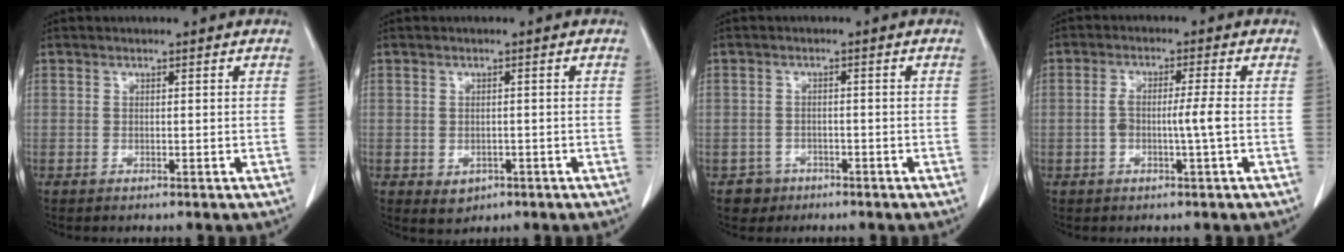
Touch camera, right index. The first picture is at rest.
{"total": 2.5, "force": [-1.0, 2.0, 1.1], "torque": [-0.012, 0.001, -0.003]}
{"total": 2.8, "force": [-1.6, 2.3, -0.3], "torque": [0.006, 0.013, -0.026]}
{"total": 4.0, "force": [-0.8, -0.1, 3.9], "torque": [-0.078, 0.009, -0.011]}